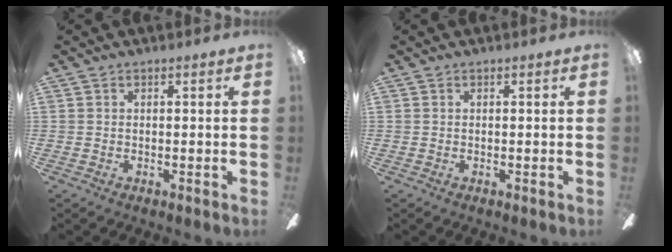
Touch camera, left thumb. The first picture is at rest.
{"total": 0.0}